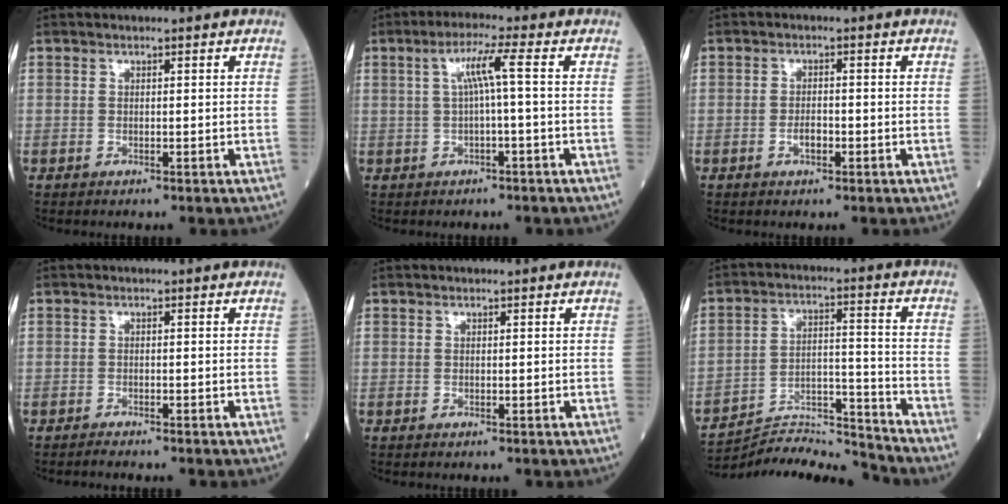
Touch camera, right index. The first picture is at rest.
{"total": 4.6, "force": [0.4, -0.6, 4.5], "torque": [-0.085, 0.015, 0.013]}
{"total": 2.2, "force": [-0.8, 0.9, 1.8], "torque": [-0.031, 0.003, -0.013]}
{"total": 1.4, "force": [-1.4, -0.2, 0.3], "torque": [-0.010, -0.002, -0.023]}
{"total": 0.0}
{"total": 12.1, "force": [-12.0, -1.7, -0.4], "torque": [0.000, 0.032, -0.209]}